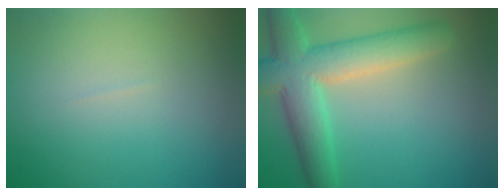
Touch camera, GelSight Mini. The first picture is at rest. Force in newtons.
{"total": 7.3, "press": 7.3, "slide": 0.4}